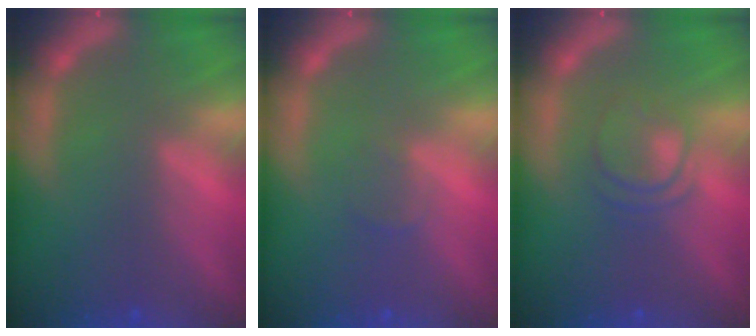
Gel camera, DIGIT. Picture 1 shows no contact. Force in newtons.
{"total": 1.0}
{"total": 3.0}